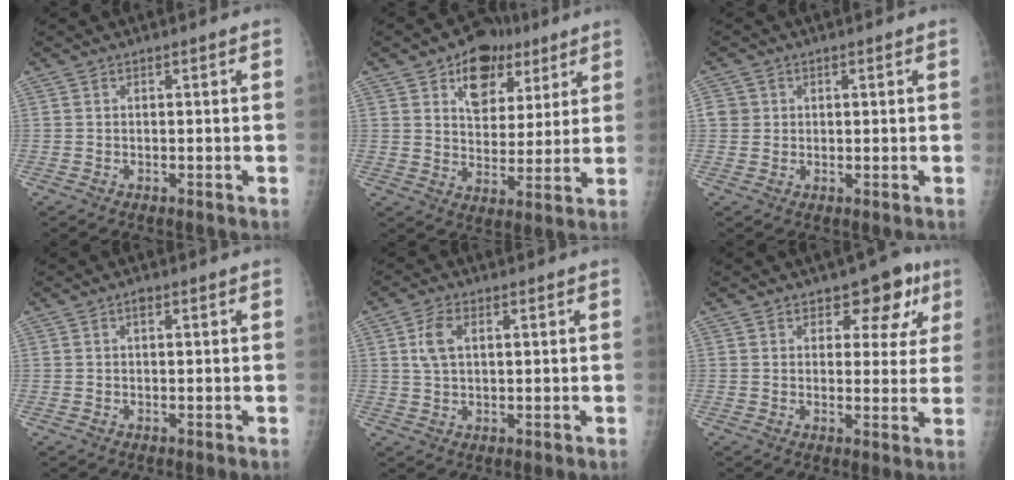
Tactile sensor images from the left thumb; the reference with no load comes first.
{"total": 12.6, "force": [6.7, 8.6, 6.4], "torque": [-0.049, -0.023, 0.103]}
{"total": 2.5, "force": [0.6, 2.4, 0.4], "torque": [0.010, 0.000, 0.010]}
{"total": 1.1, "force": [0.5, 0.6, 0.8], "torque": [-0.010, 0.001, 0.004]}
{"total": 5.0, "force": [1.6, 2.9, 3.8], "torque": [-0.075, 0.003, 0.030]}
{"total": 8.5, "force": [4.5, 5.1, 5.1], "torque": [-0.015, -0.013, 0.052]}